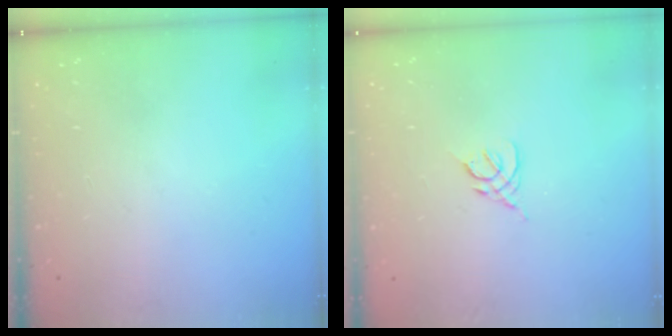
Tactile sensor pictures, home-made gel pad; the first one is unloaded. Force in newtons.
{"total": 2.8, "press": 2.8, "slide": 0.7}